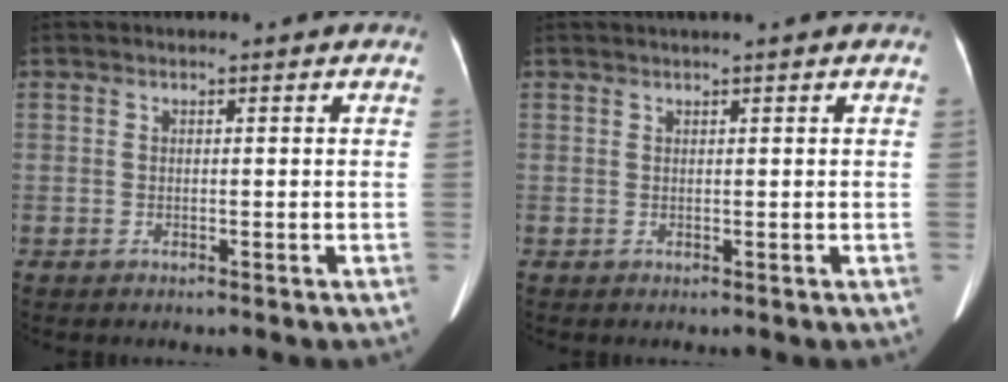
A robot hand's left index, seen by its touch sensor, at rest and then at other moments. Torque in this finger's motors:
{"motor_torque": [0.29, -0.28, 0.01, 0.00]}